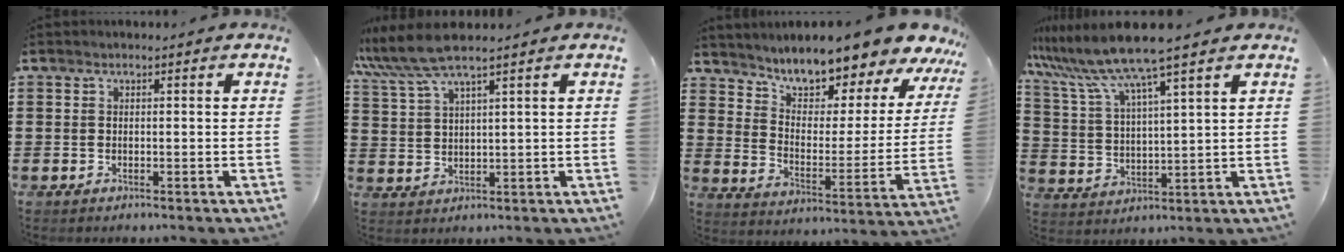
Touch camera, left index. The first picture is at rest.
{"total": 7.4, "force": [5.9, 0.0, 4.5], "torque": [-0.115, -0.024, 0.101]}
{"total": 8.6, "force": [8.4, 0.9, 1.9], "torque": [-0.063, -0.074, 0.142]}
{"total": 9.1, "force": [7.6, -0.7, 5.1], "torque": [-0.124, -0.041, 0.127]}